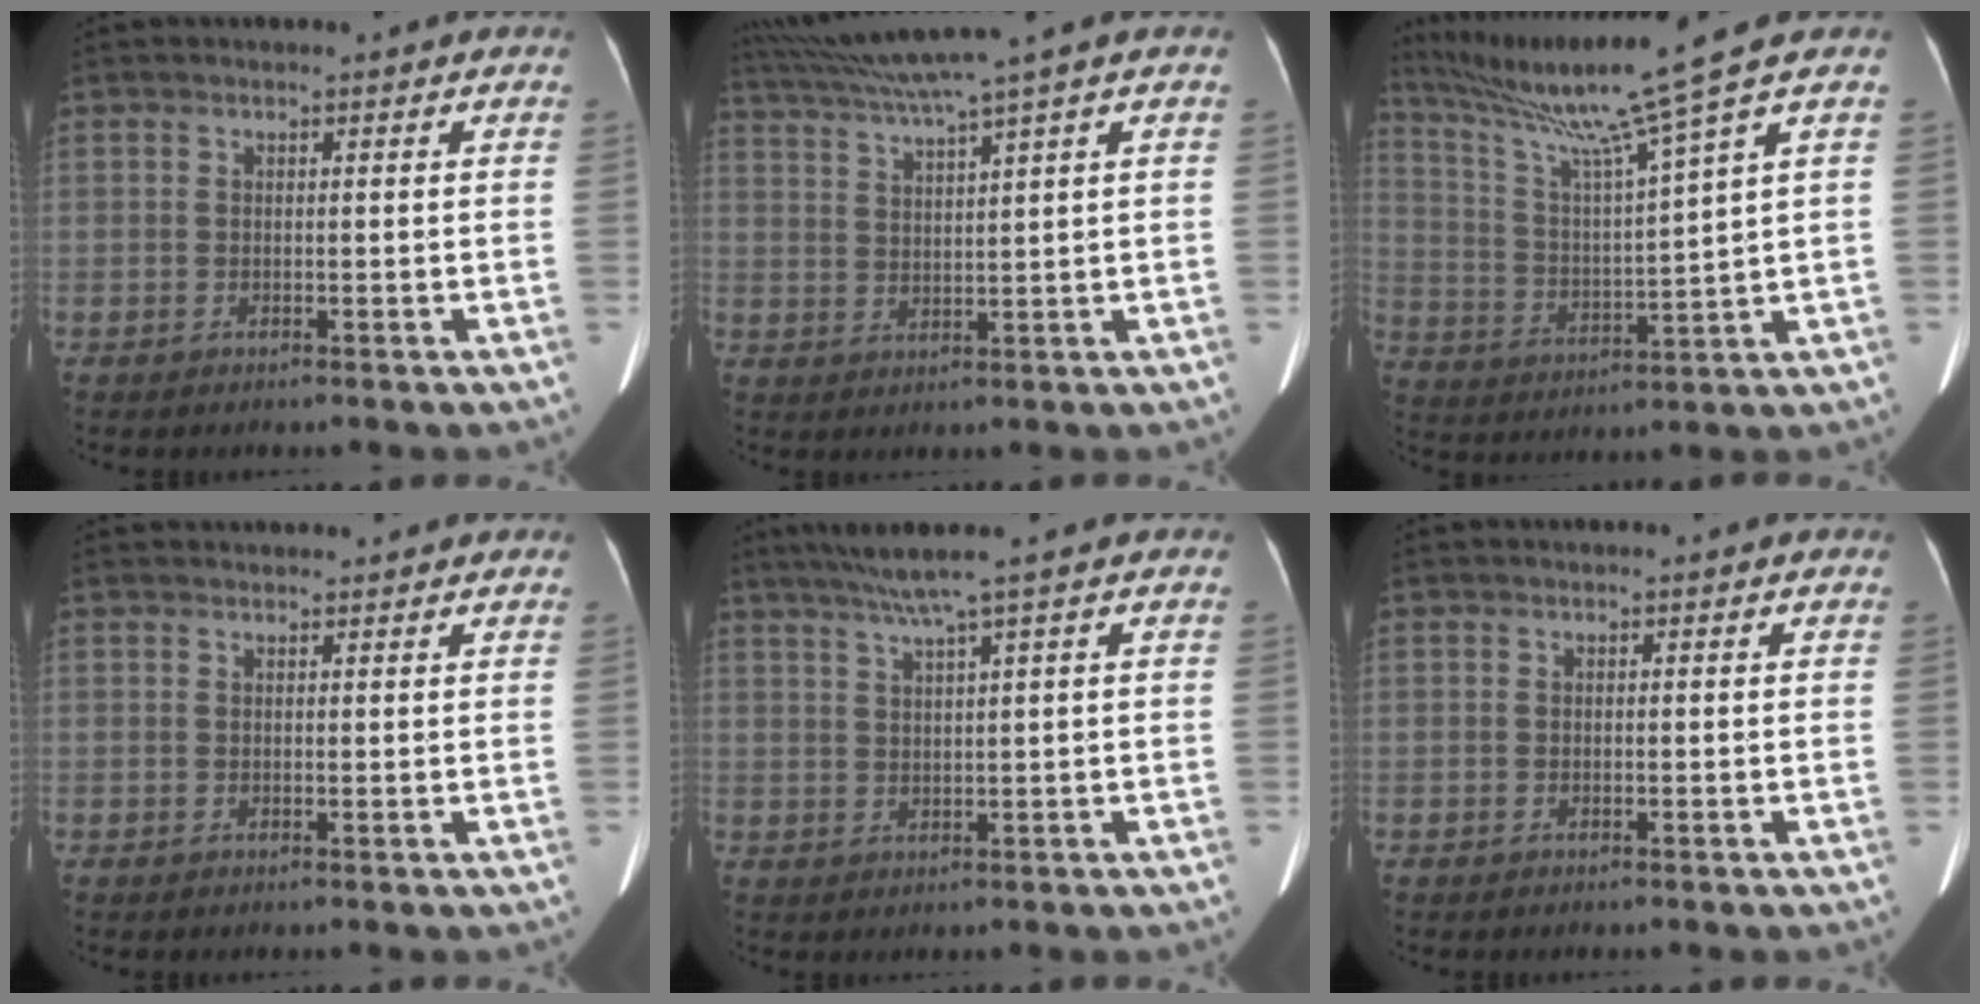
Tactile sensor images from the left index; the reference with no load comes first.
{"total": 8.4, "force": [6.5, -2.2, 4.8], "torque": [-0.087, 0.017, 0.120]}
{"total": 12.9, "force": [9.7, -3.7, 7.6], "torque": [-0.135, -0.016, 0.182]}
{"total": 4.3, "force": [4.2, 0.6, 0.8], "torque": [-0.009, 0.030, 0.052]}
{"total": 4.3, "force": [3.0, -1.4, 2.7], "torque": [-0.057, 0.006, 0.062]}
{"total": 0.0}